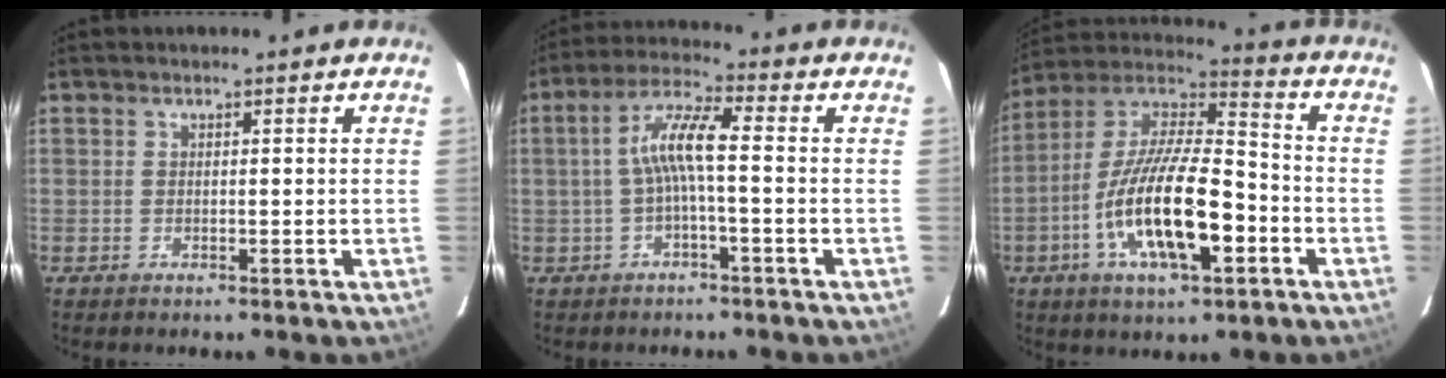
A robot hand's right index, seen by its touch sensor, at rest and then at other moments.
{"total": 6.7, "force": [-1.0, 0.7, 6.5], "torque": [-0.143, 0.016, -0.018]}
{"total": 19.0, "force": [-6.3, 6.2, 16.8], "torque": [-0.324, -0.008, -0.118]}